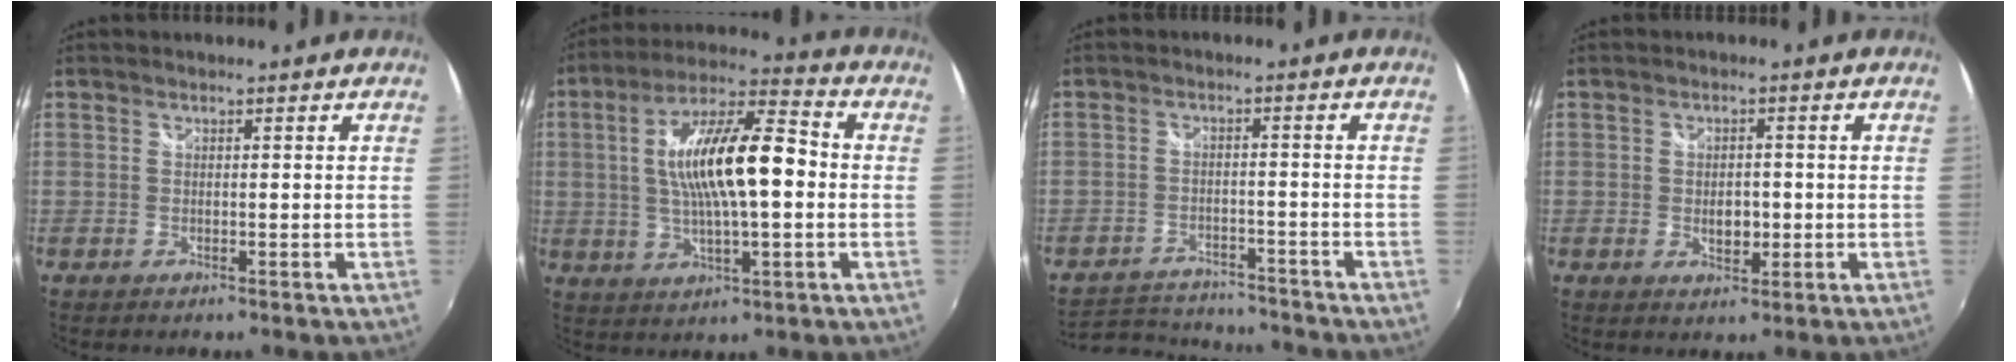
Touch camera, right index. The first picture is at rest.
{"total": 16.1, "force": [0.5, 4.6, 15.5], "torque": [-0.280, 0.018, 0.005]}
{"total": 12.4, "force": [-11.5, 3.1, 3.4], "torque": [-0.089, 0.005, -0.170]}
{"total": 3.5, "force": [-0.6, 2.4, 2.5], "torque": [-0.041, -0.003, -0.007]}